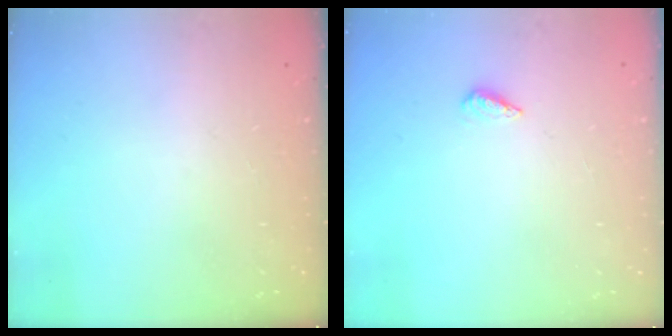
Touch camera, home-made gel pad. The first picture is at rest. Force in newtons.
{"total": 2.1, "press": 1.9, "slide": 0.8}